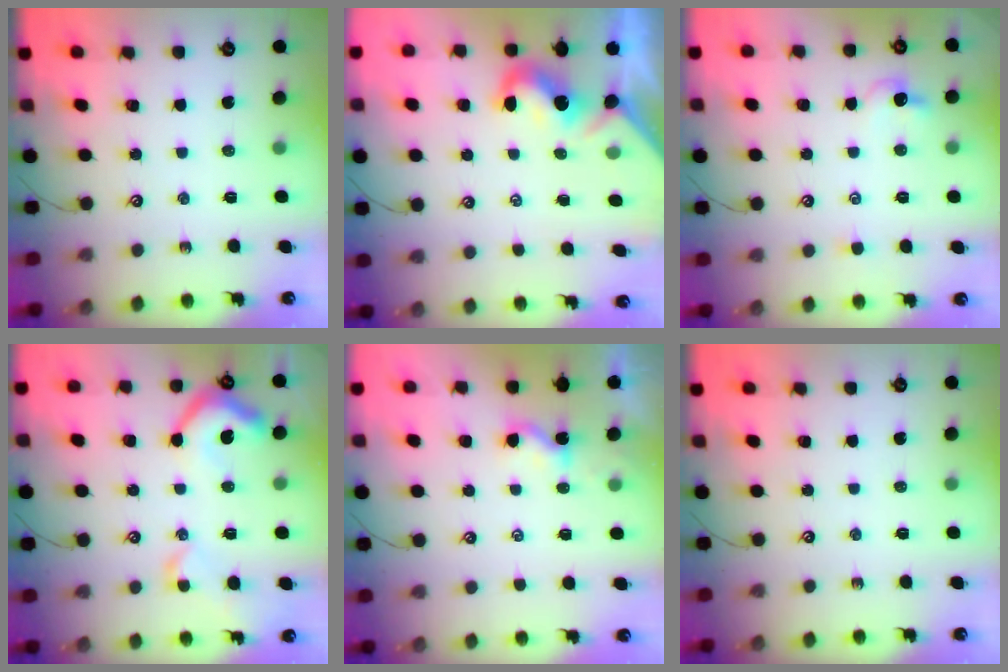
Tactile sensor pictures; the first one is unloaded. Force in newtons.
{"total": 2.0, "press": 2.0, "slide": 0.4}
{"total": 1.5, "press": 1.4, "slide": 0.6}
{"total": 10.0, "press": 9.9, "slide": 1.2}
{"total": 1.6, "press": 1.6, "slide": 0.2}
{"total": 0.0}